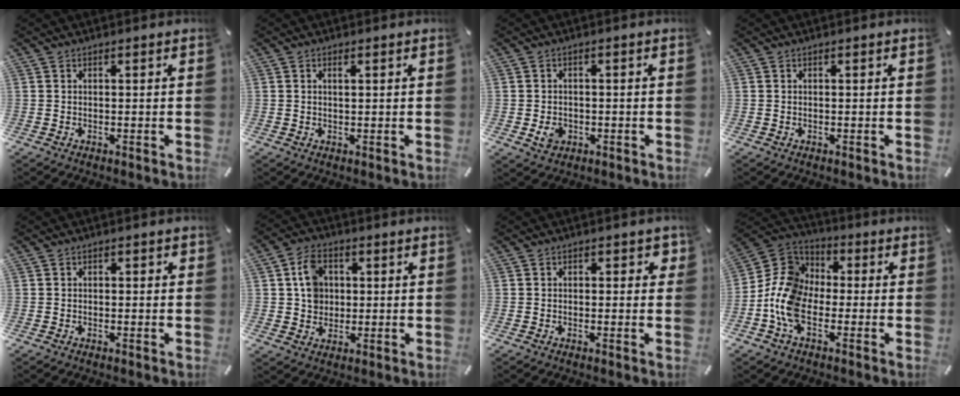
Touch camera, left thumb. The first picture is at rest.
{"total": 1.1, "force": [0.4, 0.4, 0.9], "torque": [-0.019, 0.002, 0.006]}
{"total": 3.8, "force": [-1.0, 3.1, 1.9], "torque": [-0.030, 0.000, -0.019]}
{"total": 0.0}
{"total": 0.9, "force": [-0.4, 0.6, 0.5], "torque": [-0.009, 0.003, -0.009]}
{"total": 7.4, "force": [1.4, 6.5, 3.2], "torque": [-0.060, 0.012, 0.029]}
{"total": 1.9, "force": [-0.2, 1.3, 1.4], "torque": [-0.011, 0.002, -0.009]}
{"total": 11.9, "force": [-5.1, 8.3, 6.9], "torque": [-0.159, 0.029, -0.098]}